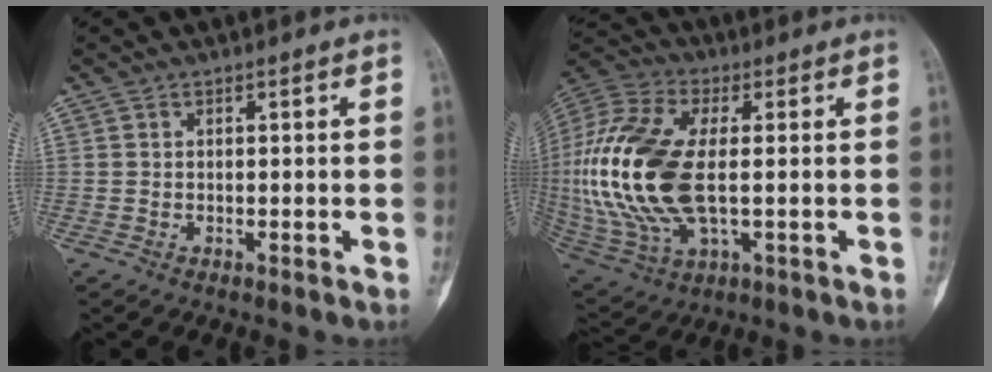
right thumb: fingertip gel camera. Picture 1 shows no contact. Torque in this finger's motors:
{"motor_torque": [2.22, 2.11, 1.46, -1.31, 0.64]}